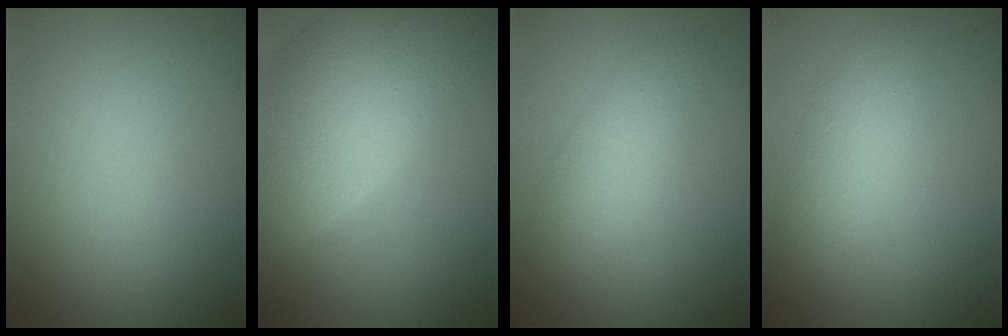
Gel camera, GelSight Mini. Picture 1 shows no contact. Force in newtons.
{"total": 10.7, "press": 10.7, "slide": 1.0}
{"total": 2.7, "press": 2.7, "slide": 0.1}
{"total": 2.6, "press": 2.6, "slide": 0.1}